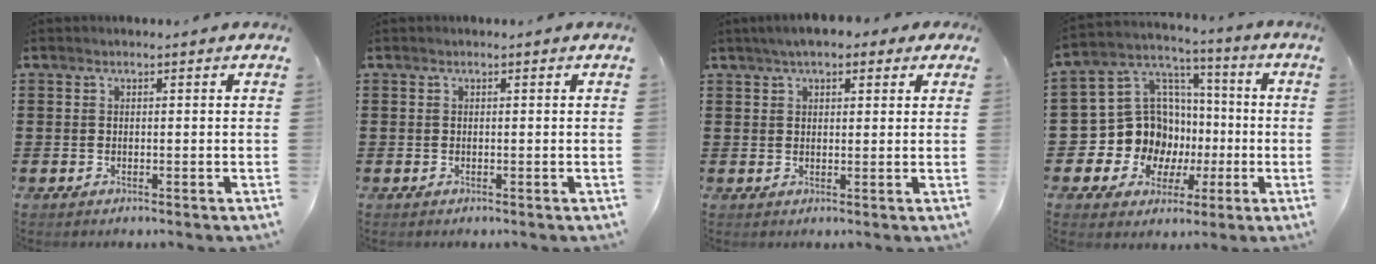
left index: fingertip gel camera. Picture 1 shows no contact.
{"total": 0.0}
{"total": 3.7, "force": [2.7, 1.5, 2.0], "torque": [-0.049, 0.007, 0.049]}
{"total": 12.3, "force": [-2.6, 11.4, 3.8], "torque": [-0.120, -0.001, -0.038]}